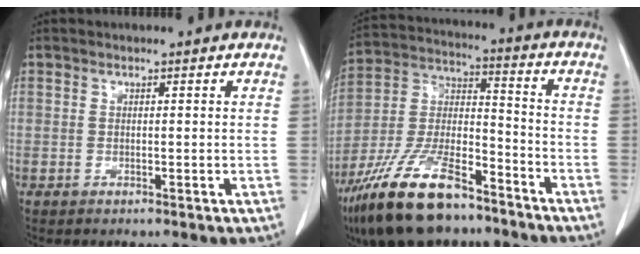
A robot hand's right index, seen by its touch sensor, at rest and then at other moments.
{"total": 18.1, "force": [-12.9, 5.6, 11.5], "torque": [-0.250, -0.009, -0.237]}